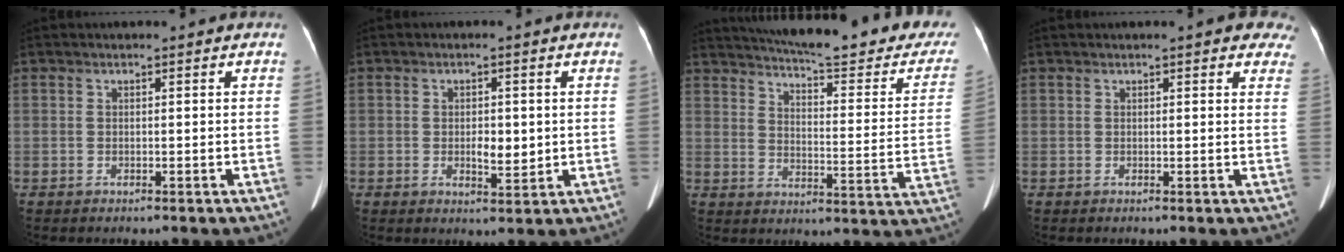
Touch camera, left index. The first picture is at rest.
{"total": 3.6, "force": [-0.1, 1.7, 3.2], "torque": [-0.053, -0.004, 0.004]}
{"total": 27.1, "force": [24.1, 3.8, 11.8], "torque": [-0.167, -0.075, 0.286]}
{"total": 7.2, "force": [5.4, 1.8, 4.3], "torque": [-0.034, 0.004, 0.045]}